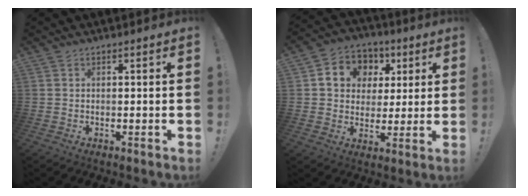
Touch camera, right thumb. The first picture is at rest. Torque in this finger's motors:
{"motor_torque": [1.44, 1.56, 0.72, 0.14, 0.03]}